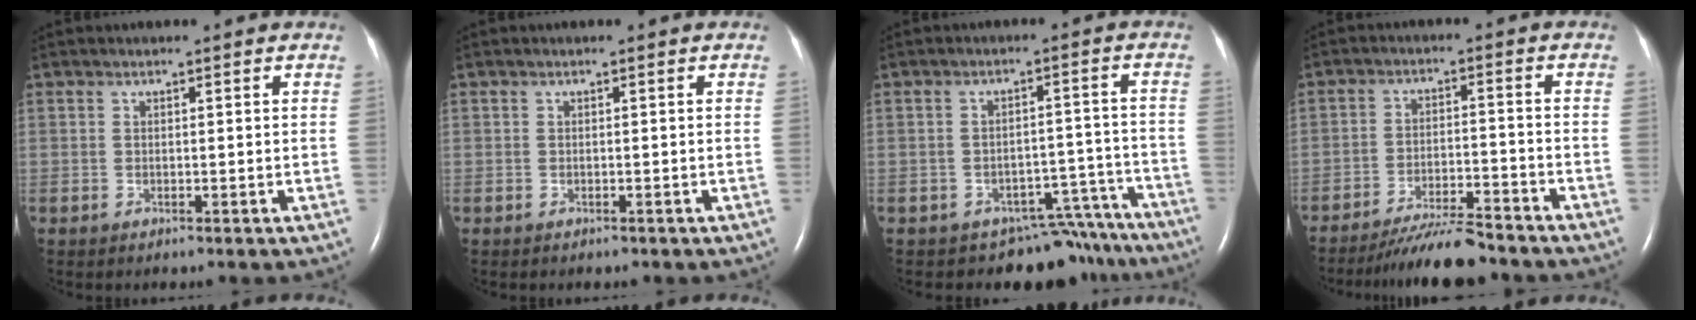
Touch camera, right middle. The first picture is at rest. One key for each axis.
{"total": 0.6, "fx": -0.5, "fy": 0.3, "fz": 0.1, "tx": -0.009, "ty": 0.001, "tz": -0.007}
{"total": 11.1, "fx": -10.0, "fy": 4.8, "fz": 0.4, "tx": 0.026, "ty": 0.048, "tz": -0.116}
{"total": 8.5, "fx": -7.7, "fy": 0.3, "fz": 3.5, "tx": -0.058, "ty": -0.017, "tz": -0.132}